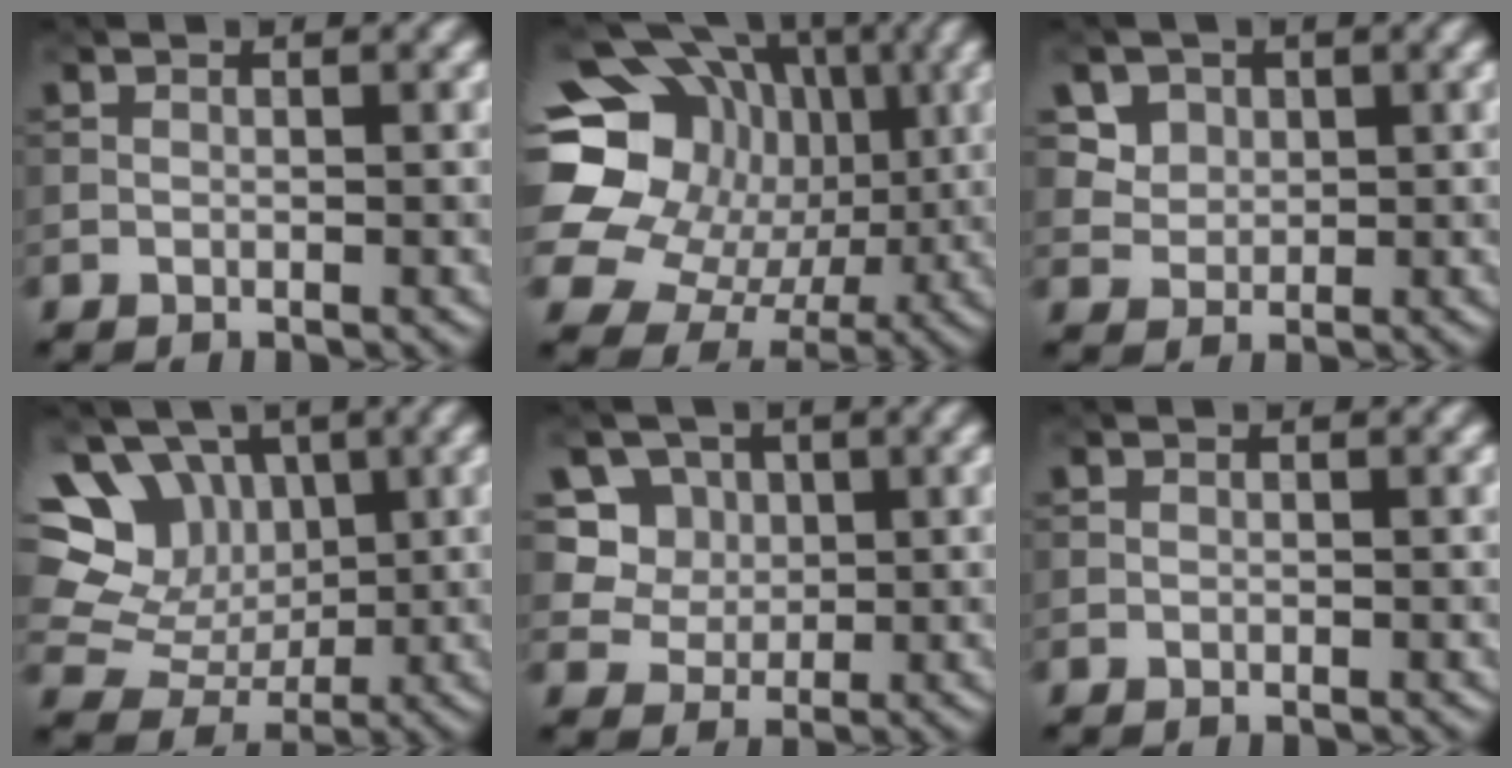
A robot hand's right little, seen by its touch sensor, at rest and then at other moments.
{"total": 20.1, "force": [2.6, 18.2, 8.2], "torque": [-0.198, 0.044, 0.018]}
{"total": 6.0, "force": [3.1, 4.5, 2.4], "torque": [-0.053, -0.001, 0.055]}
{"total": 9.6, "force": [3.6, 7.8, 4.2], "torque": [-0.098, 0.032, 0.038]}
{"total": 6.3, "force": [2.6, 5.2, 2.3], "torque": [-0.043, -0.001, 0.043]}
{"total": 0.0}